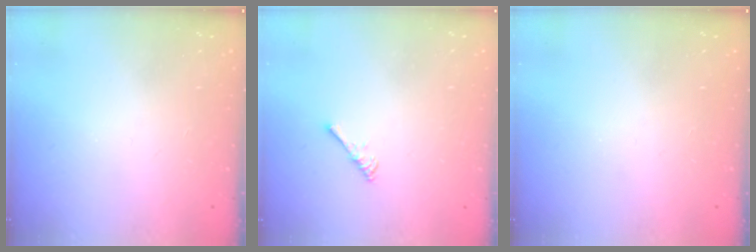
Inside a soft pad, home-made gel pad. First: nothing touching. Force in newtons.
{"total": 2.7, "press": 2.6, "slide": 0.5}
{"total": 0.0}